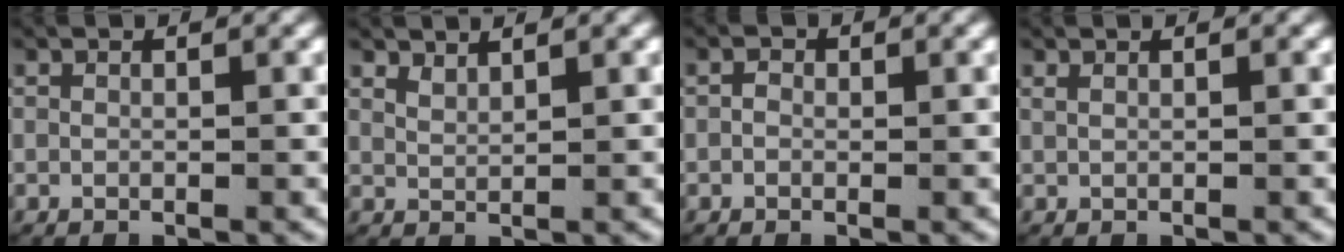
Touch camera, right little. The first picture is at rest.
{"total": 1.4, "force": [1.4, 0.2, 0.3], "torque": [-0.011, -0.003, 0.031]}
{"total": 0.6, "force": [-0.1, 0.5, 0.3], "torque": [-0.006, -0.004, -0.002]}
{"total": 0.6, "force": [0.4, 0.1, 0.4], "torque": [-0.010, 0.000, 0.011]}